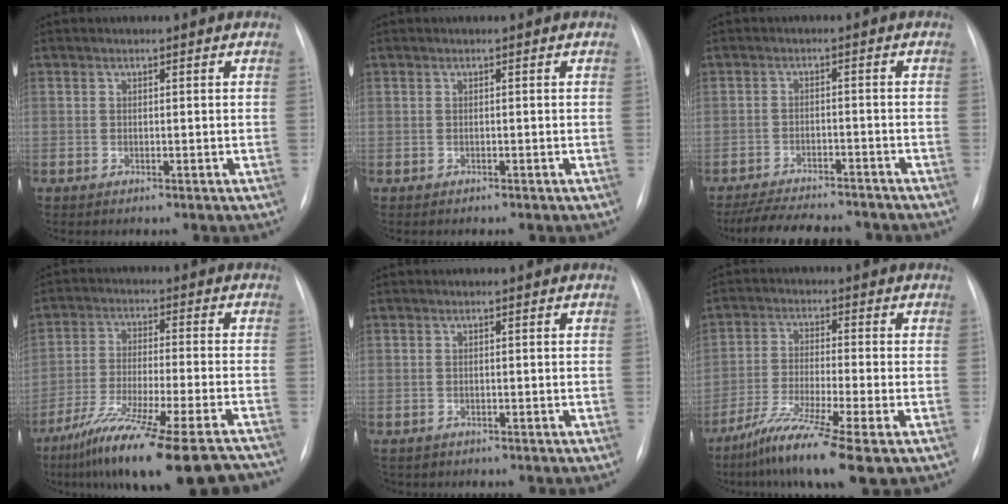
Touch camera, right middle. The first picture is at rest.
{"total": 1.0, "force": [-0.9, 0.3, 0.4], "torque": [-0.012, -0.002, -0.008]}
{"total": 13.0, "force": [-11.7, 2.9, 5.0], "torque": [-0.085, -0.002, -0.162]}
{"total": 22.4, "force": [-18.0, 0.8, 13.2], "torque": [-0.174, -0.042, -0.282]}
{"total": 1.5, "force": [-1.1, 1.0, 0.0], "torque": [-0.007, 0.002, -0.015]}
{"total": 10.5, "force": [-6.8, -0.4, 8.0], "torque": [-0.158, -0.035, -0.125]}